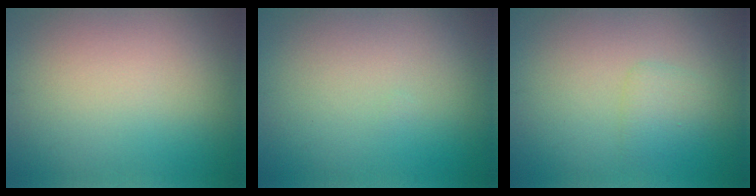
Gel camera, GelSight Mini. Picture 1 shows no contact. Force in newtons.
{"total": 0.0}
{"total": 1.5, "press": 1.4, "slide": 0.1}